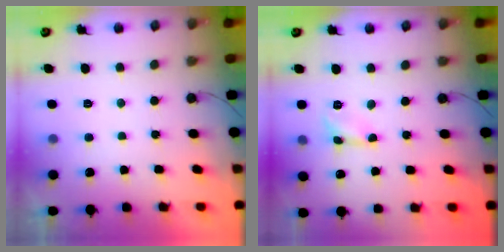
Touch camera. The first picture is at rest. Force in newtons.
{"total": 2.8, "press": 2.7, "slide": 0.3}